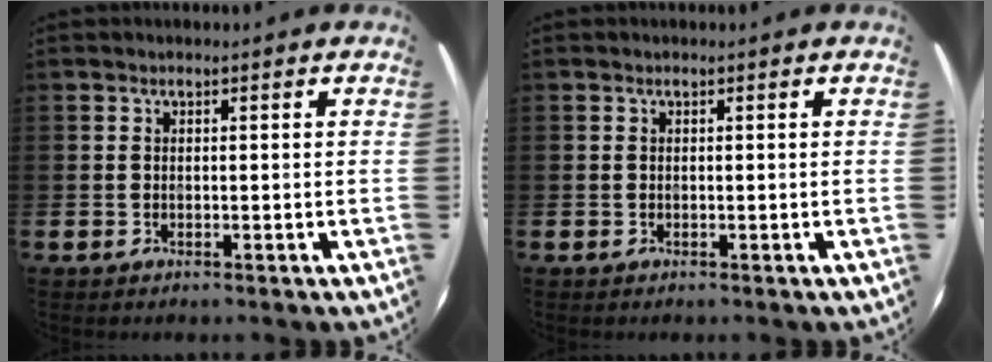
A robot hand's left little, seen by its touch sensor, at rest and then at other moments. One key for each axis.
{"total": 0.0}